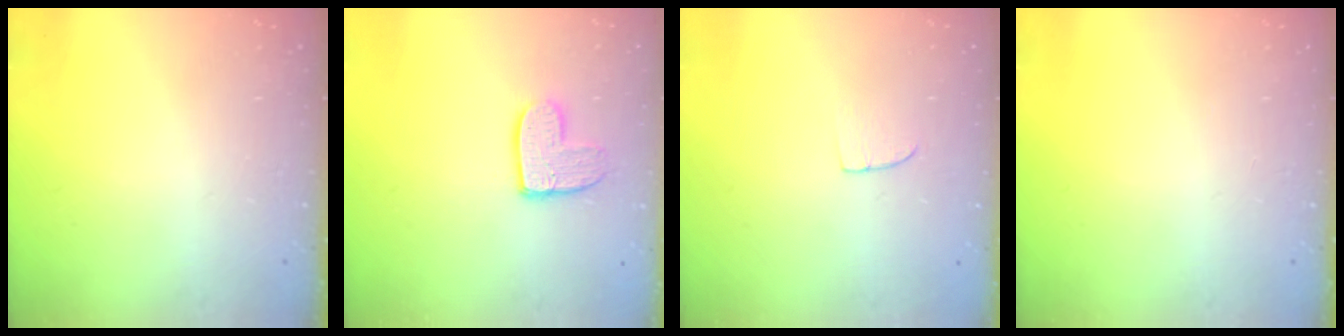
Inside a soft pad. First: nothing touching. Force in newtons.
{"total": 10.0, "press": 10.0, "slide": 0.5}
{"total": 4.2, "press": 4.2, "slide": 0.3}
{"total": 0.0}